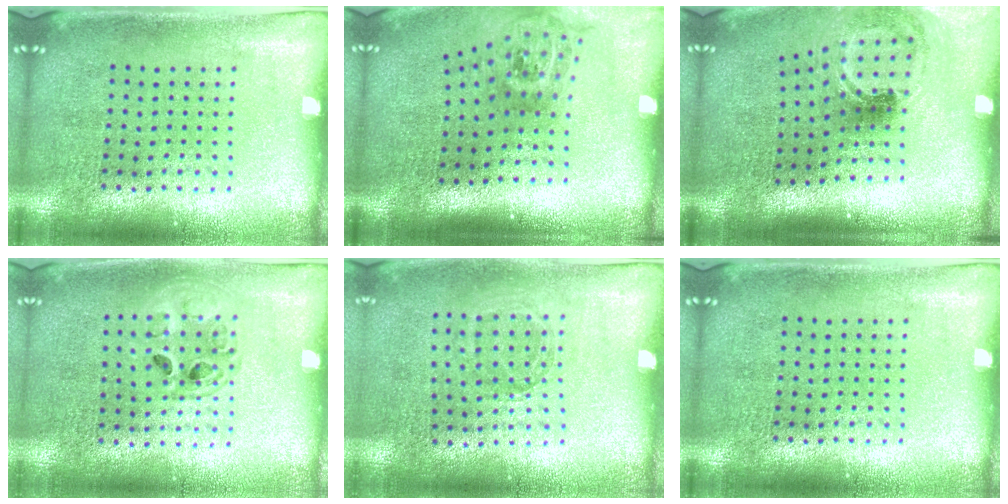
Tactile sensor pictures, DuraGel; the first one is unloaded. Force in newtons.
{"total": 1.9, "press": 1.4, "slide": 1.4}
{"total": 1.5, "press": 1.1, "slide": 0.9}
{"total": 1.3, "press": 1.3, "slide": 0.4}
{"total": 1.1, "press": 0.9, "slide": 0.6}
{"total": 0.0}